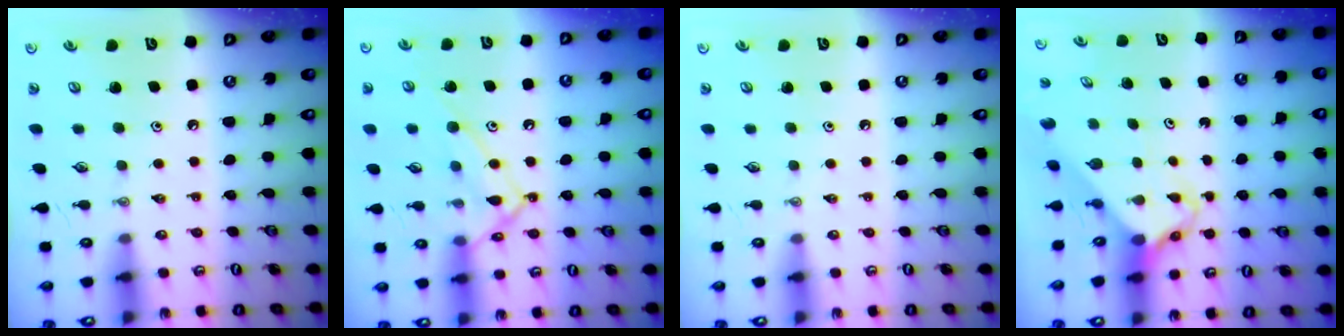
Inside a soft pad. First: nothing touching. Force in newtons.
{"total": 12.5, "press": 12.4, "slide": 1.0}
{"total": 0.0}
{"total": 2.6, "press": 2.6, "slide": 0.2}